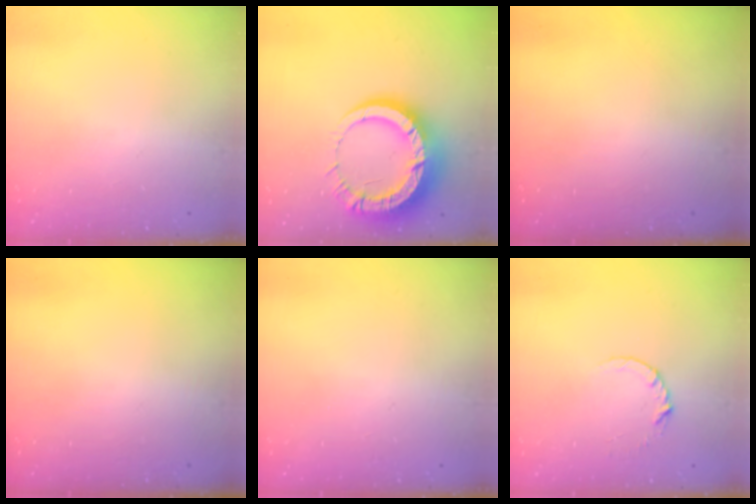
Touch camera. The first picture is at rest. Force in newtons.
{"total": 16.8, "press": 16.7, "slide": 1.7}
{"total": 0.0}
{"total": 0.0}
{"total": 2.6, "press": 2.6, "slide": 0.2}
{"total": 3.7, "press": 3.7, "slide": 0.5}